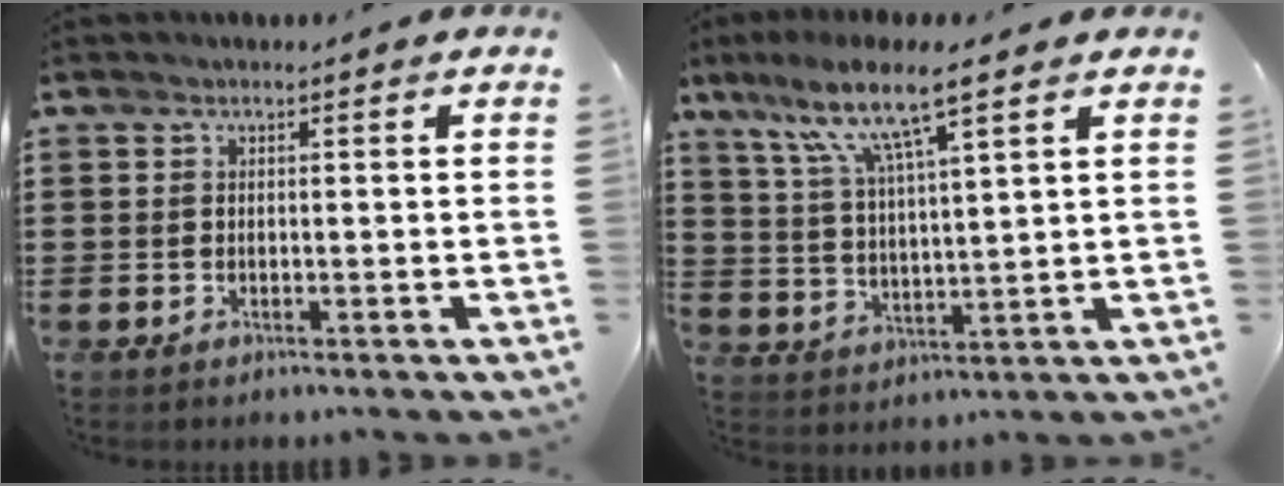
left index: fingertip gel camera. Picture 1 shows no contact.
{"total": 10.1, "force": [6.7, 1.3, 7.4], "torque": [-0.161, -0.017, 0.116]}